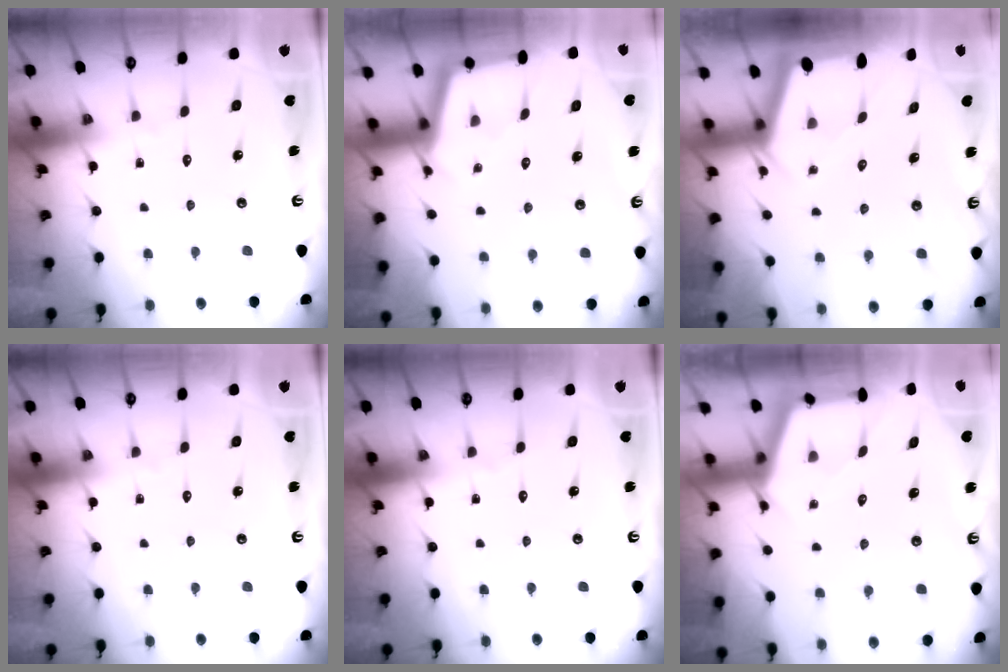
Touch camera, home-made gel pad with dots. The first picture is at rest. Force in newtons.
{"total": 2.8, "press": 2.7, "slide": 0.3}
{"total": 2.1, "press": 2.1, "slide": 0.3}
{"total": 0.0}
{"total": 0.0}
{"total": 2.7, "press": 2.7, "slide": 0.4}